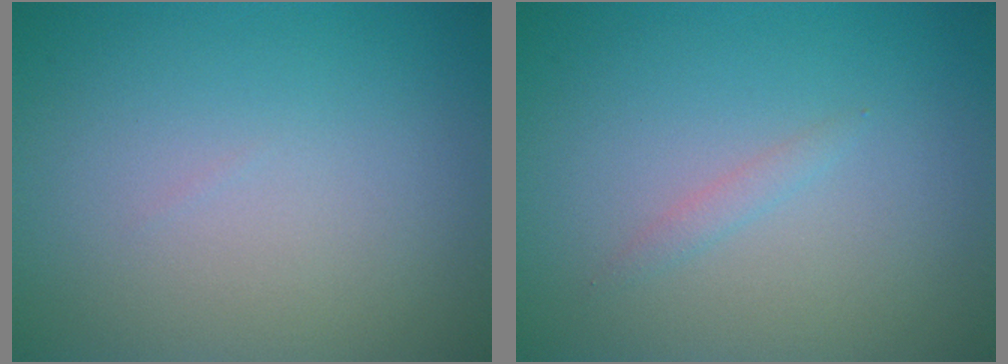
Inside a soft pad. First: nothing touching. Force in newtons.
{"total": 0.7, "press": 0.7, "slide": 0.1}